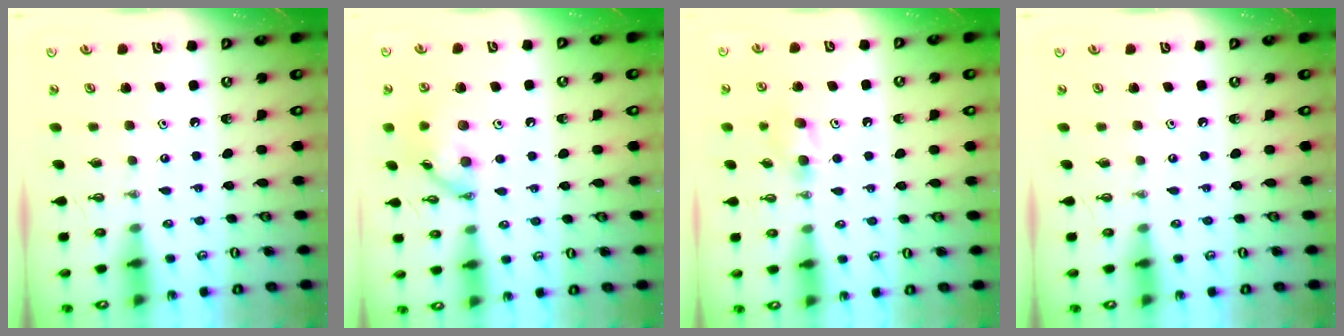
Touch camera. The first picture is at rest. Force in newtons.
{"total": 12.3, "press": 12.3, "slide": 0.4}
{"total": 7.2, "press": 7.2, "slide": 1.1}
{"total": 0.0}